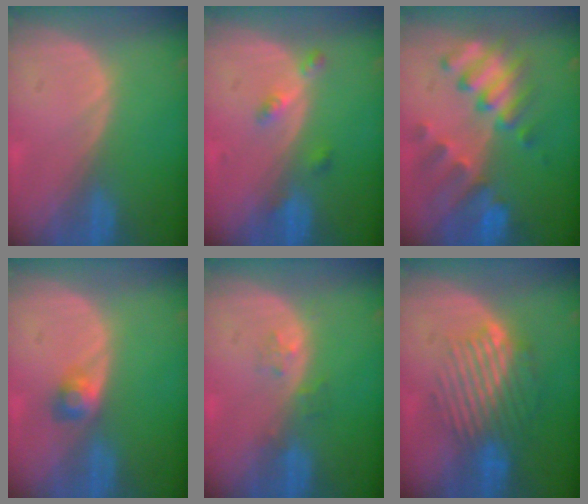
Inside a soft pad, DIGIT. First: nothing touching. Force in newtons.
{"total": 3.2, "press": 2.7, "slide": 1.7}
{"total": 9.8, "press": 8.7, "slide": 4.7}
{"total": 2.4, "press": 2.3, "slide": 0.9}
{"total": 1.9, "press": 1.9, "slide": 0.2}
{"total": 9.2, "press": 8.0, "slide": 4.7}